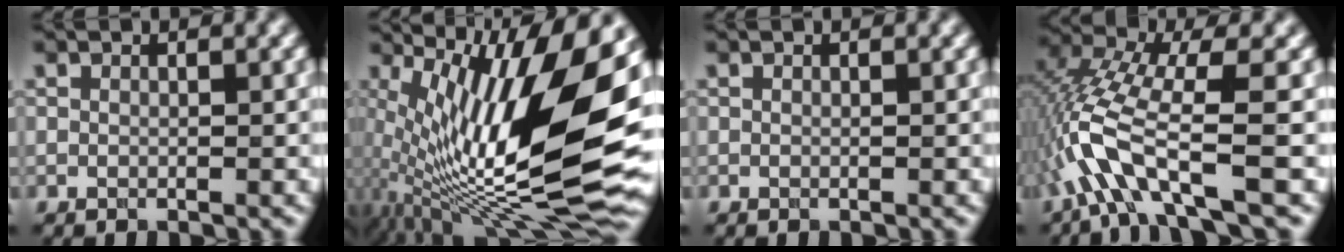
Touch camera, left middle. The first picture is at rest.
{"total": 16.8, "force": [2.2, 6.3, 15.4], "torque": [-0.271, -0.002, 0.041]}
{"total": 0.0}
{"total": 7.7, "force": [-2.7, 1.9, 7.0], "torque": [-0.157, 0.005, -0.057]}